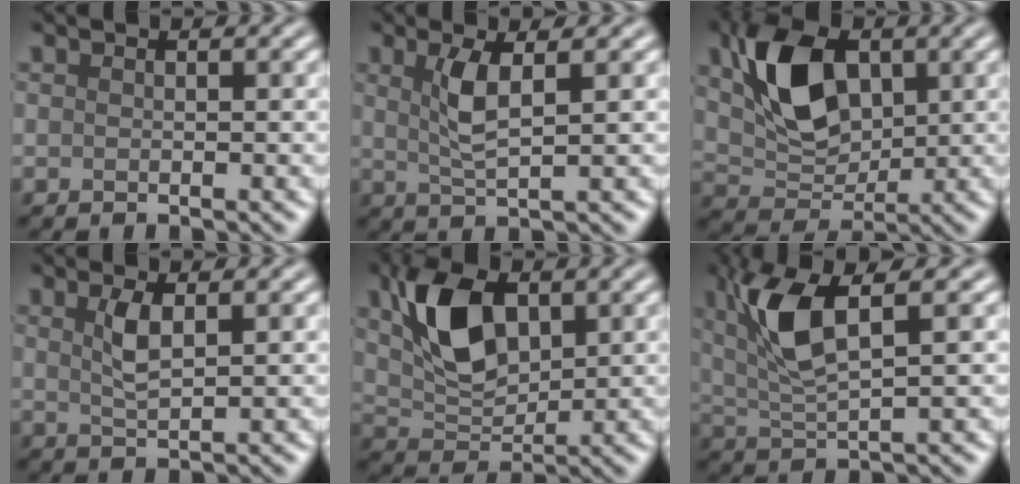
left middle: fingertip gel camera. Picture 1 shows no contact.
{"total": 2.7, "force": [0.6, 0.5, 2.6], "torque": [-0.060, -0.004, 0.021]}
{"total": 7.8, "force": [2.1, 4.9, 5.7], "torque": [-0.120, 0.002, 0.045]}
{"total": 1.8, "force": [0.5, 0.4, 1.7], "torque": [-0.039, -0.003, 0.018]}
{"total": 7.1, "force": [2.2, 4.0, 5.4], "torque": [-0.114, 0.004, 0.046]}
{"total": 6.0, "force": [1.9, 1.8, 5.4], "torque": [-0.123, 0.002, 0.047]}